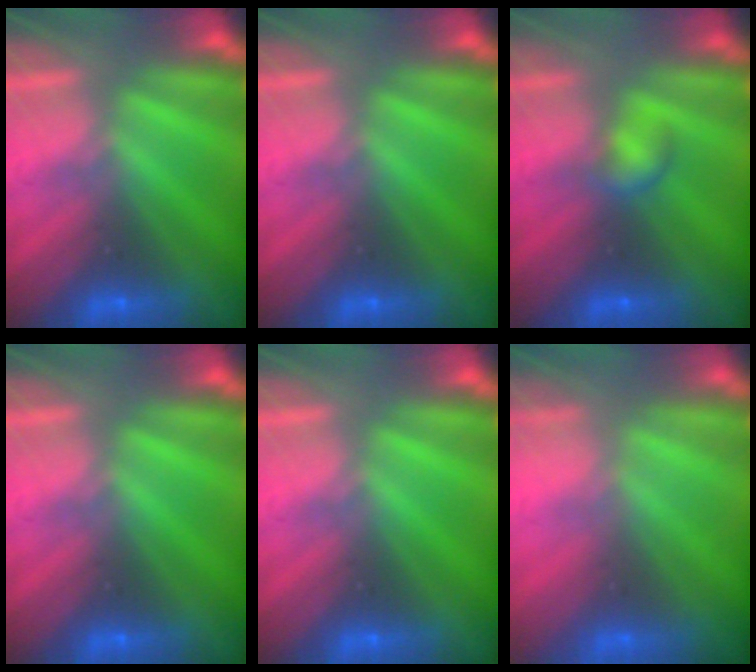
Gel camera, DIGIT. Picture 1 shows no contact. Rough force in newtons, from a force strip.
{"total": 0.0}
{"total": 2.2}
{"total": 0.0}
{"total": 0.0}
{"total": 2.4}